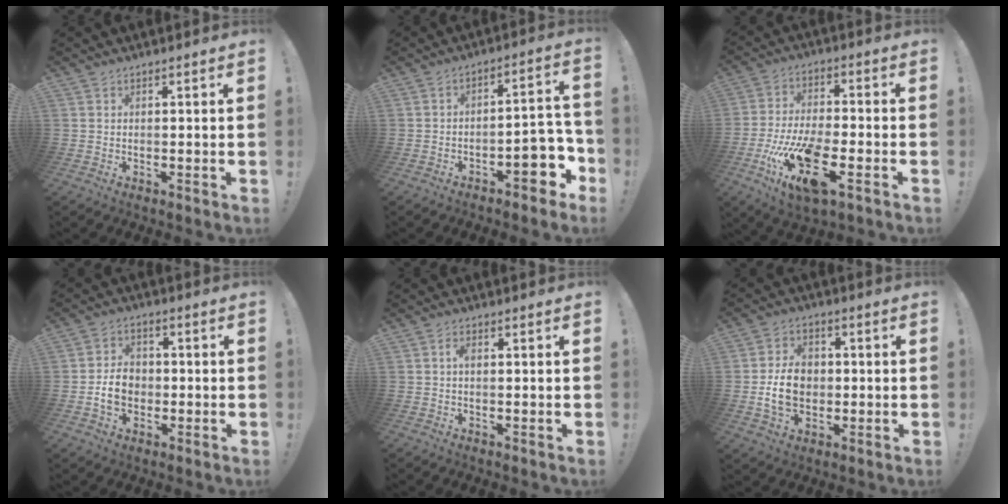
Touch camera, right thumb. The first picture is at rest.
{"total": 9.9, "force": [-4.8, 4.4, 7.4], "torque": [-0.064, 0.020, -0.082]}
{"total": 18.0, "force": [-7.6, 7.2, 14.7], "torque": [-0.283, 0.026, -0.119]}
{"total": 8.2, "force": [-1.5, 6.5, 4.7], "torque": [-0.081, 0.011, -0.028]}
{"total": 1.4, "force": [-0.1, 0.8, 1.1], "torque": [-0.024, 0.008, -0.003]}
{"total": 11.2, "force": [-0.7, 8.6, 7.2], "torque": [-0.140, 0.009, -0.013]}